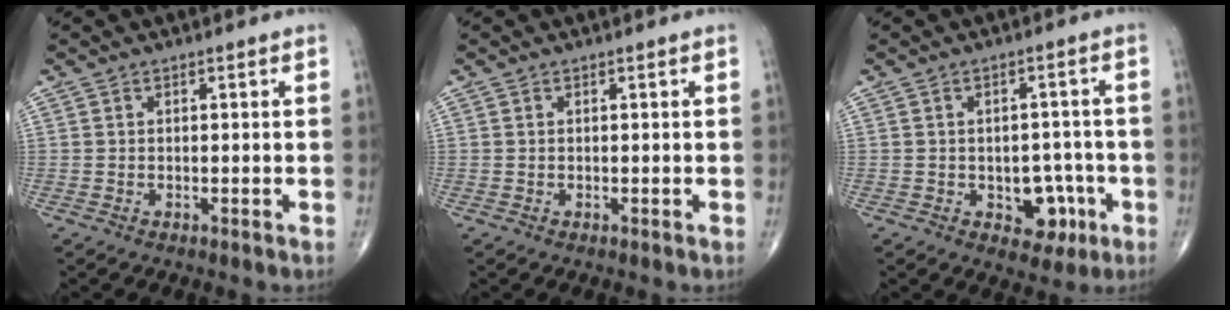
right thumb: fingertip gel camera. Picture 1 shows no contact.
{"total": 0.0}
{"total": 6.9, "force": [-2.4, 4.8, 4.3], "torque": [-0.016, 0.020, -0.022]}